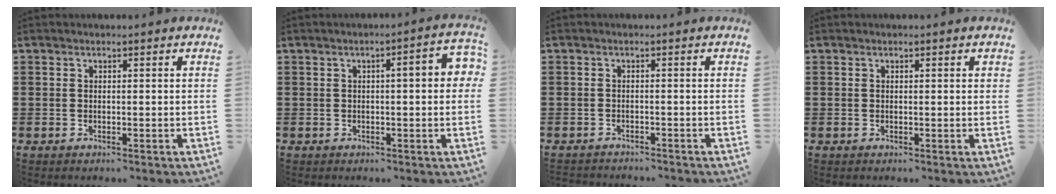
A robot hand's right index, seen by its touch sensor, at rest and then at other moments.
{"total": 4.1, "force": [0.4, 0.7, 4.0], "torque": [-0.055, 0.000, -0.001]}
{"total": 1.2, "force": [-1.2, 0.2, -0.2], "torque": [0.000, 0.005, -0.028]}
{"total": 0.0}